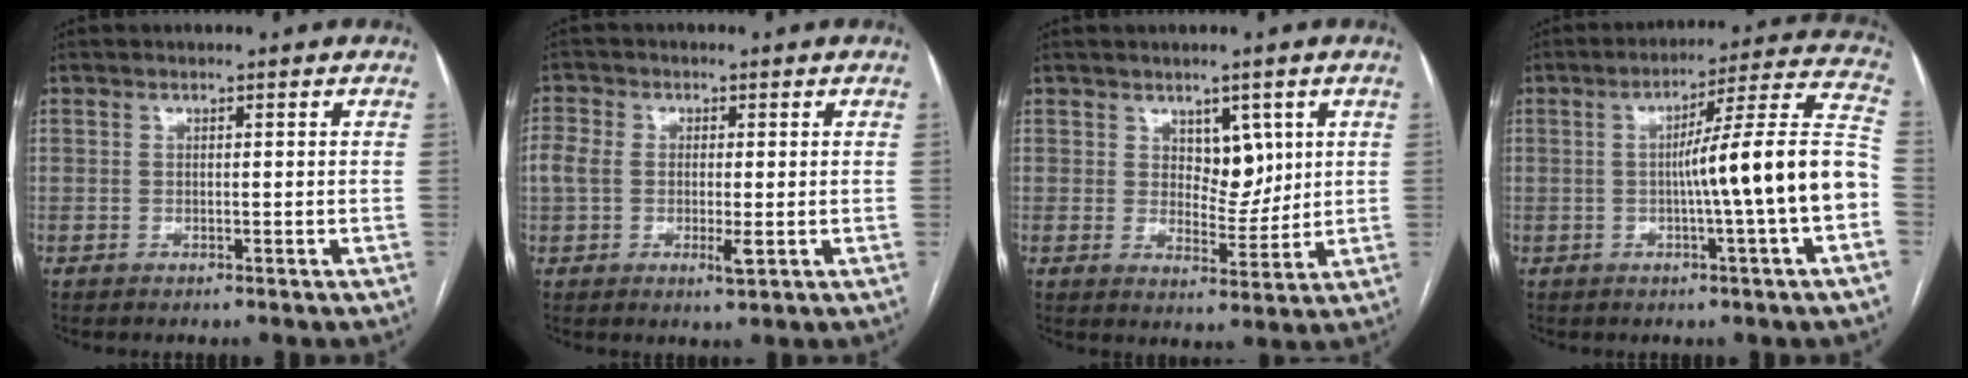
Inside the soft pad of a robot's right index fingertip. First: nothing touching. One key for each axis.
{"total": 5.3, "fx": -0.6, "fy": 2.6, "fz": 4.6, "tx": -0.100, "ty": 0.001, "tz": -0.011}
{"total": 5.4, "fx": 2.2, "fy": 3.0, "fz": 3.9, "tx": -0.052, "ty": -0.001, "tz": 0.039}
{"total": 15.3, "fx": -2.5, "fy": -1.1, "fz": 15.0, "tx": -0.212, "ty": 0.023, "tz": -0.045}